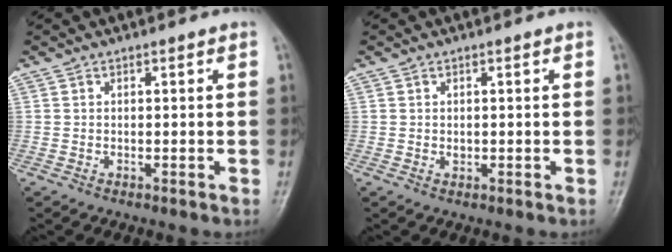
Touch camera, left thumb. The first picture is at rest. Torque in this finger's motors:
{"motor_torque": [-0.05, 0.01, -0.08, -0.06, 0.01]}